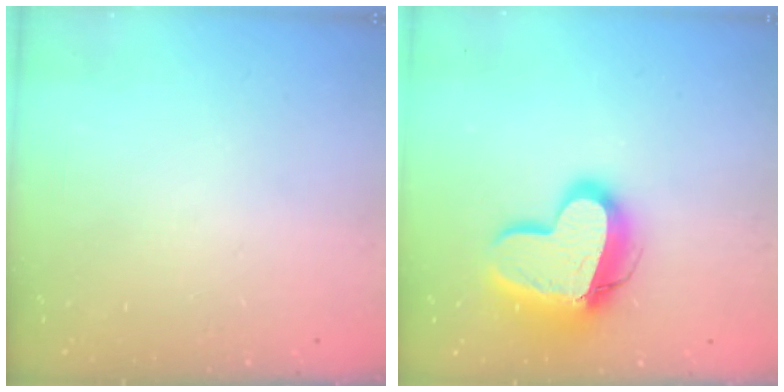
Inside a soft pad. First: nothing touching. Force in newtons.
{"total": 16.8, "press": 16.7, "slide": 1.8}